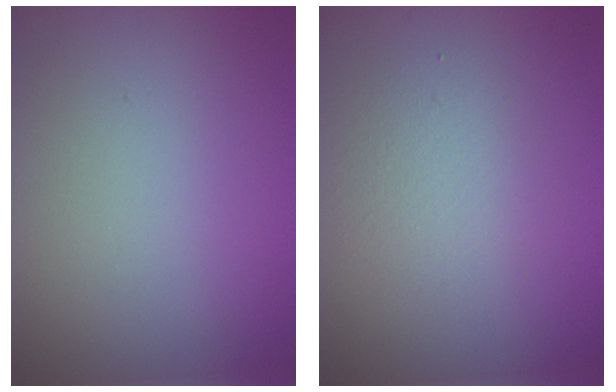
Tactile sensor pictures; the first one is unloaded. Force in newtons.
{"total": 2.8, "press": 2.8, "slide": 0.1}